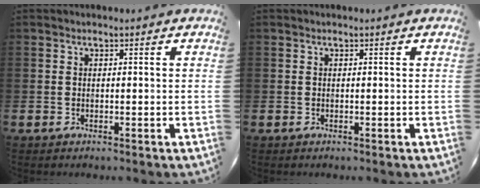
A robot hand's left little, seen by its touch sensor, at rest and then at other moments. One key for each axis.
{"total": 0.0}